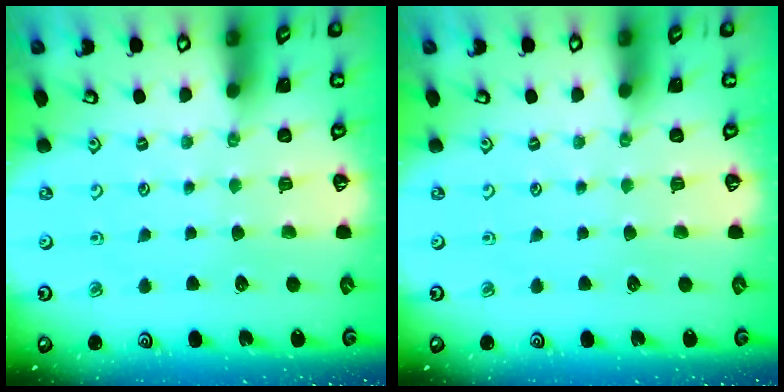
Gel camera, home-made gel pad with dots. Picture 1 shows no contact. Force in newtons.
{"total": 0.0}